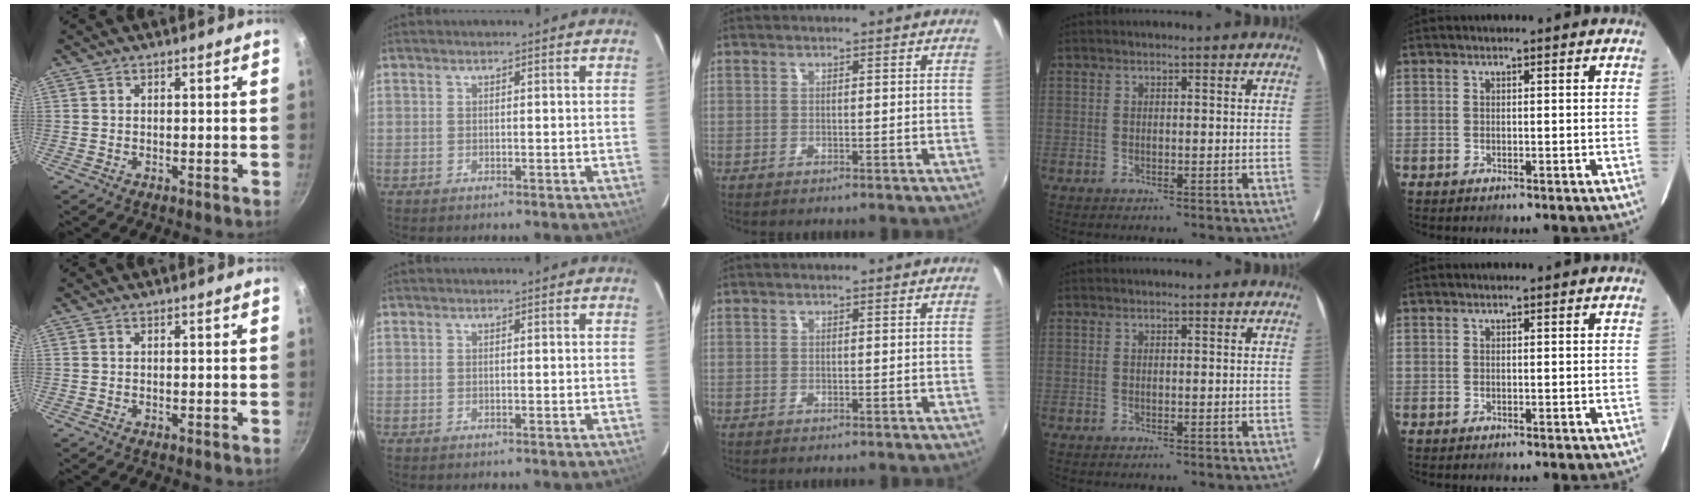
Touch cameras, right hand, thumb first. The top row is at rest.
{}